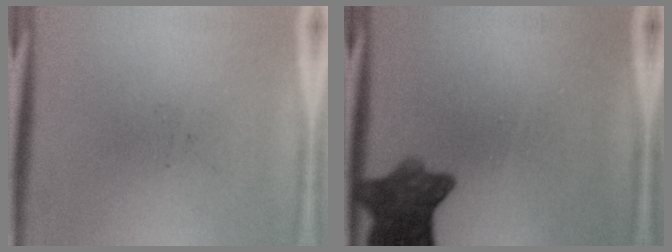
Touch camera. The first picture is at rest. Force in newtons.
{"total": 8.3}